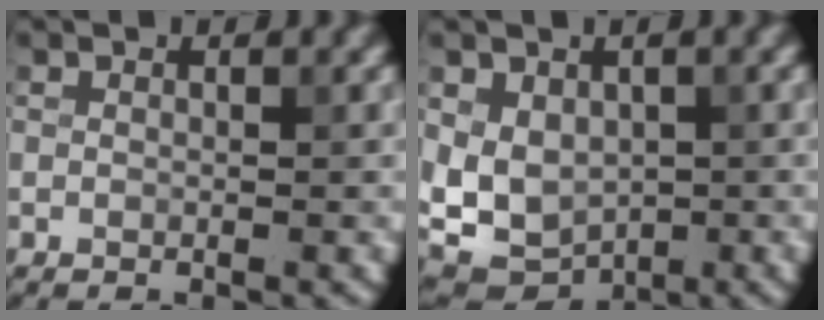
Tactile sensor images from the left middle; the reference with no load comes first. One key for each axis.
{"total": 6.0, "fx": 0.1, "fy": 4.5, "fz": 3.9, "tx": -0.078, "ty": -0.012, "tz": 0.004}